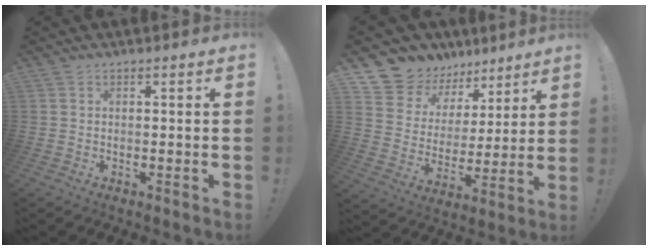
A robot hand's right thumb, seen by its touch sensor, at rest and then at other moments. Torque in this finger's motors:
{"motor_torque": [-0.62, 0.36, -0.45, 0.76, 0.01]}